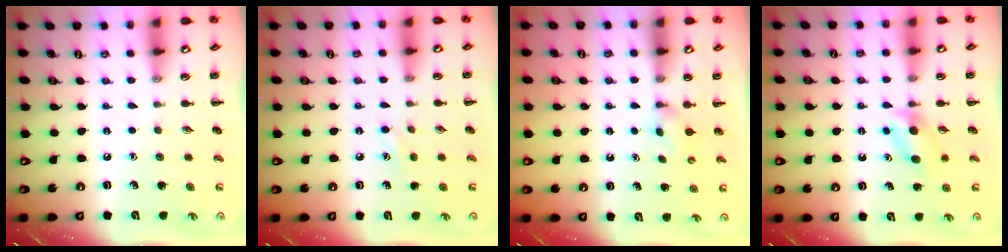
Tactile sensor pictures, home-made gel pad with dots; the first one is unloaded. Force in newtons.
{"total": 2.4, "press": 2.3, "slide": 0.8}
{"total": 2.3, "press": 2.1, "slide": 0.9}
{"total": 4.1, "press": 3.7, "slide": 1.6}